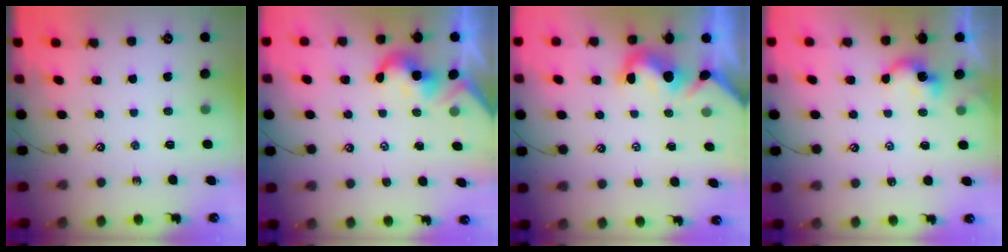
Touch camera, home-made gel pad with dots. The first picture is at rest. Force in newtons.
{"total": 2.1, "press": 2.0, "slide": 0.5}
{"total": 1.7, "press": 1.6, "slide": 0.6}
{"total": 0.9, "press": 0.8, "slide": 0.4}